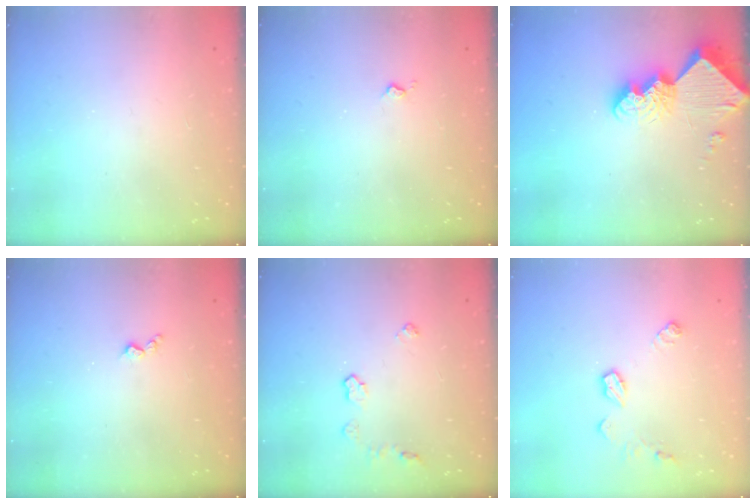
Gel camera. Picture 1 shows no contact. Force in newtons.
{"total": 2.4, "press": 2.3, "slide": 0.5}
{"total": 13.0, "press": 13.0, "slide": 1.3}
{"total": 3.0, "press": 2.9, "slide": 0.6}
{"total": 5.4, "press": 5.3, "slide": 0.7}
{"total": 8.0, "press": 8.0, "slide": 0.3}